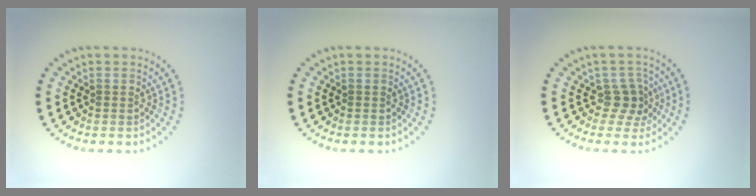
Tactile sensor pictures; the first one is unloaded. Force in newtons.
{"total": 0.0}
{"total": 2.2, "press": 1.7, "slide": 1.4}